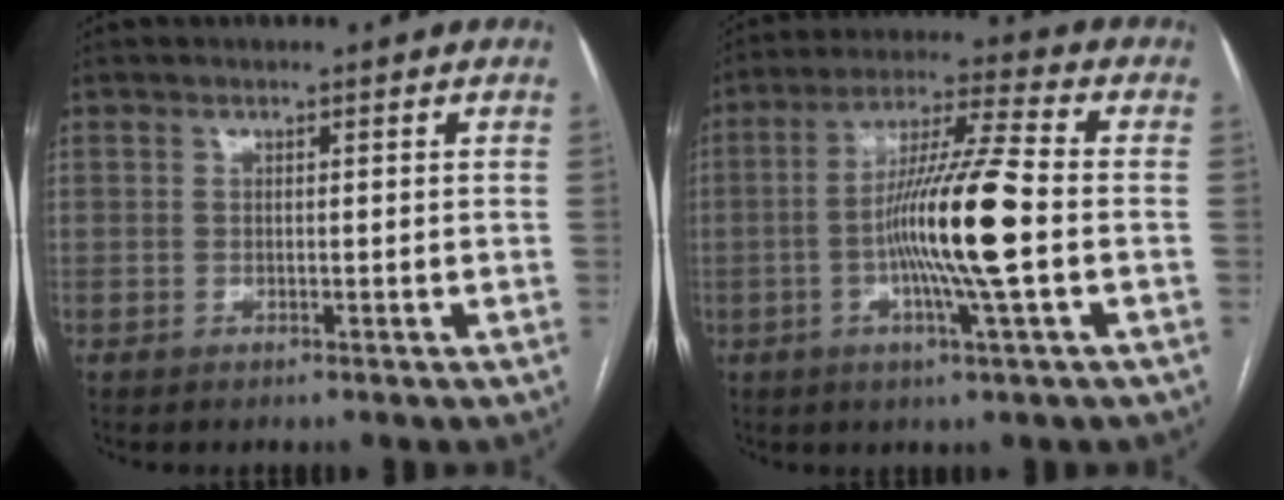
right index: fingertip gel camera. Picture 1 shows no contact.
{"total": 13.4, "force": [-2.2, -0.5, 13.2], "torque": [-0.243, -0.002, -0.048]}